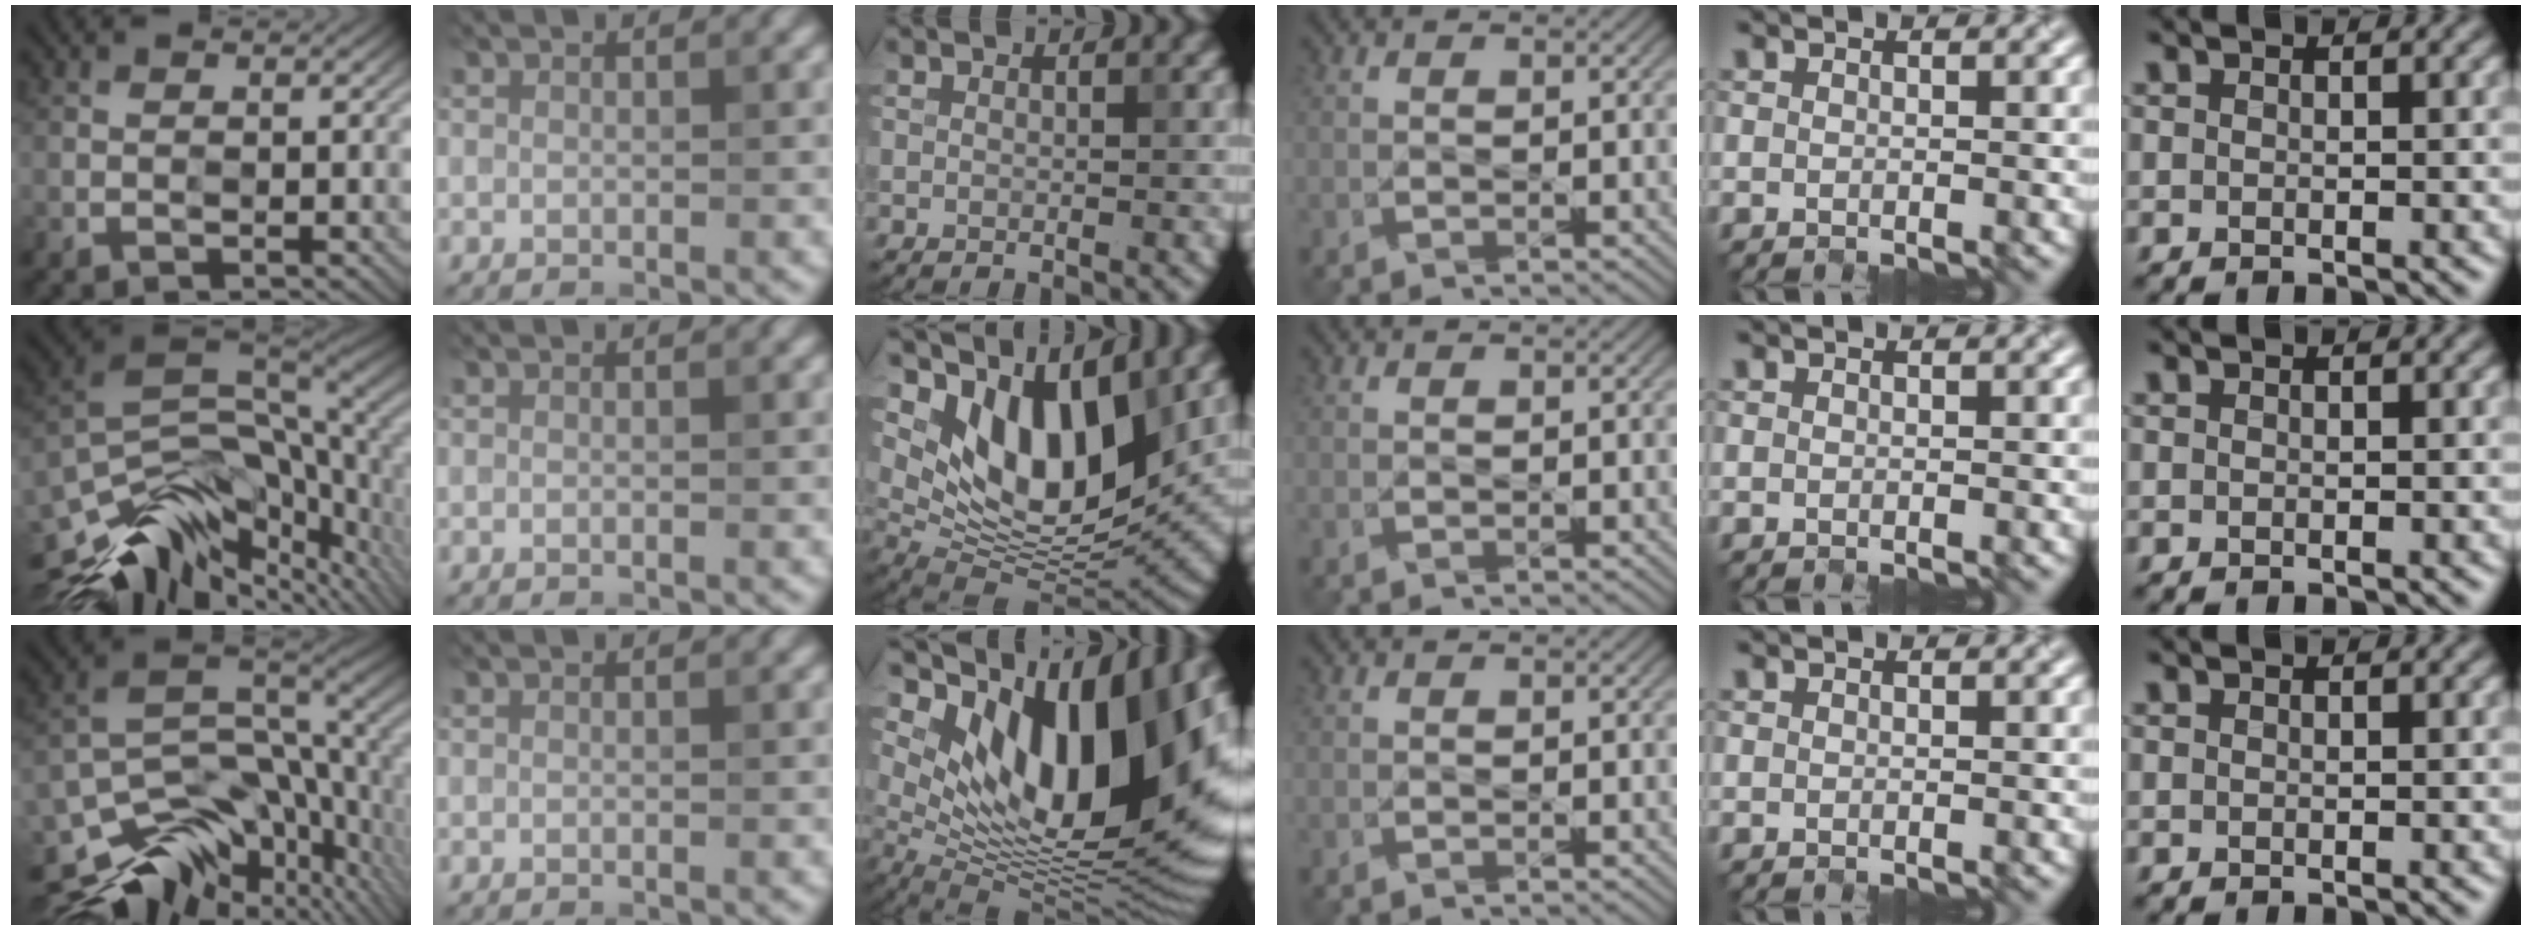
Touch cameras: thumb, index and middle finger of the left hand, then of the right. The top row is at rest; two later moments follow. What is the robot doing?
{"motion": "open", "object": "egg carton"}